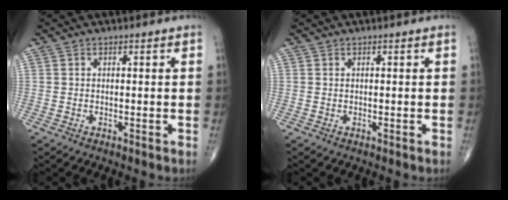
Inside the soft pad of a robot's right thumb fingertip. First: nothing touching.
{"total": 0.0}